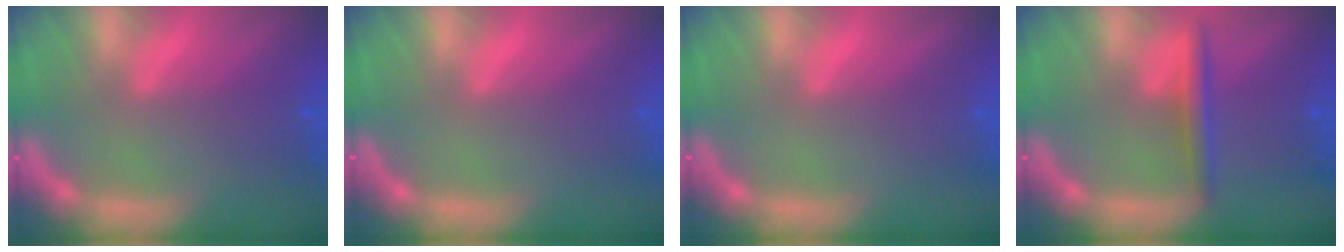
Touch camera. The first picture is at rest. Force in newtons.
{"total": 0.0}
{"total": 0.0}
{"total": 2.4}